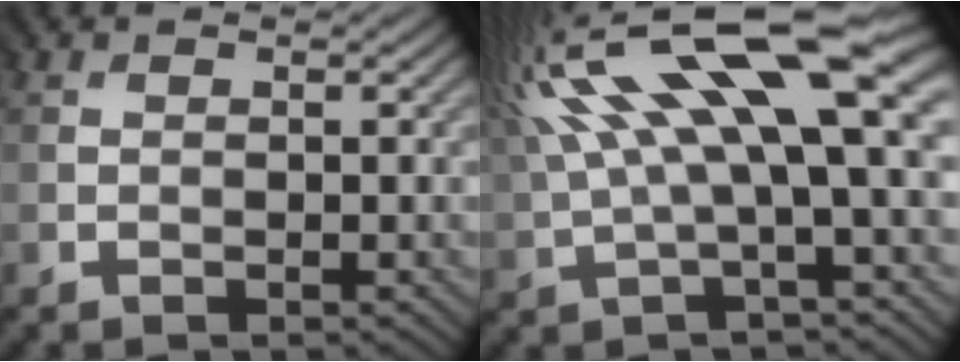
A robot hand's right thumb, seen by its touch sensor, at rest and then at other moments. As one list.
[{"total": 15.6, "force": [5.3, 4.1, 14.1], "torque": [-0.284, 0.014, 0.099]}]